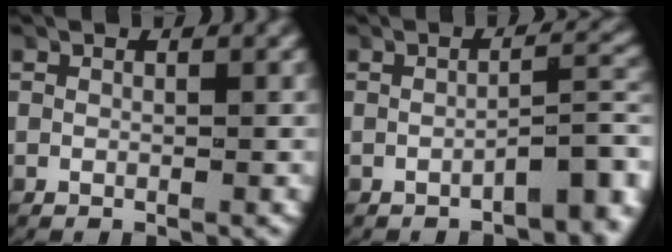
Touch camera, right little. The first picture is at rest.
{"total": 3.9, "force": [-2.3, 1.0, 3.0], "torque": [-0.030, 0.004, -0.032]}